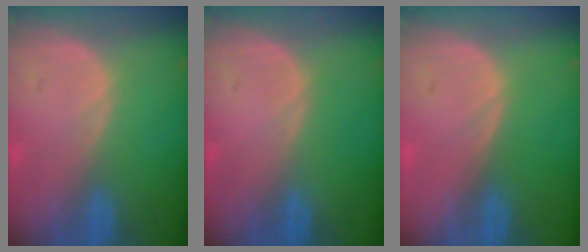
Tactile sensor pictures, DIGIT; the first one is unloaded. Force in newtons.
{"total": 0.0}
{"total": 0.0}